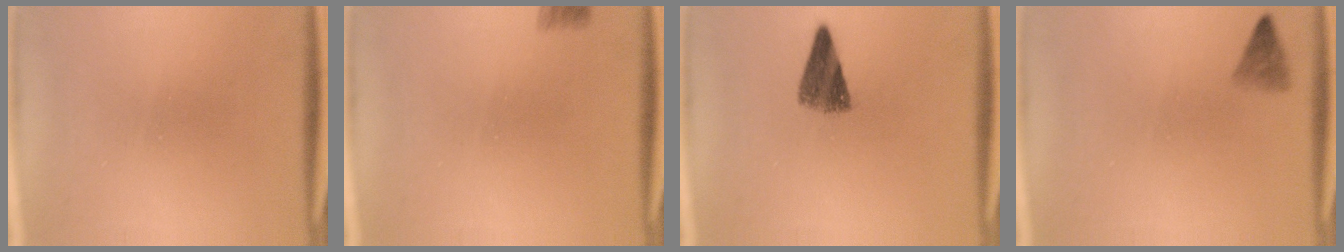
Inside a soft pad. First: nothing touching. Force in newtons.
{"total": 2.1}
{"total": 5.4}
{"total": 1.0}